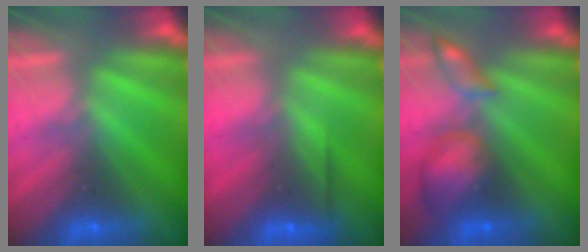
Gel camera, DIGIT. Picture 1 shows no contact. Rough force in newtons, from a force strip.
{"total": 2.6}
{"total": 7.5}